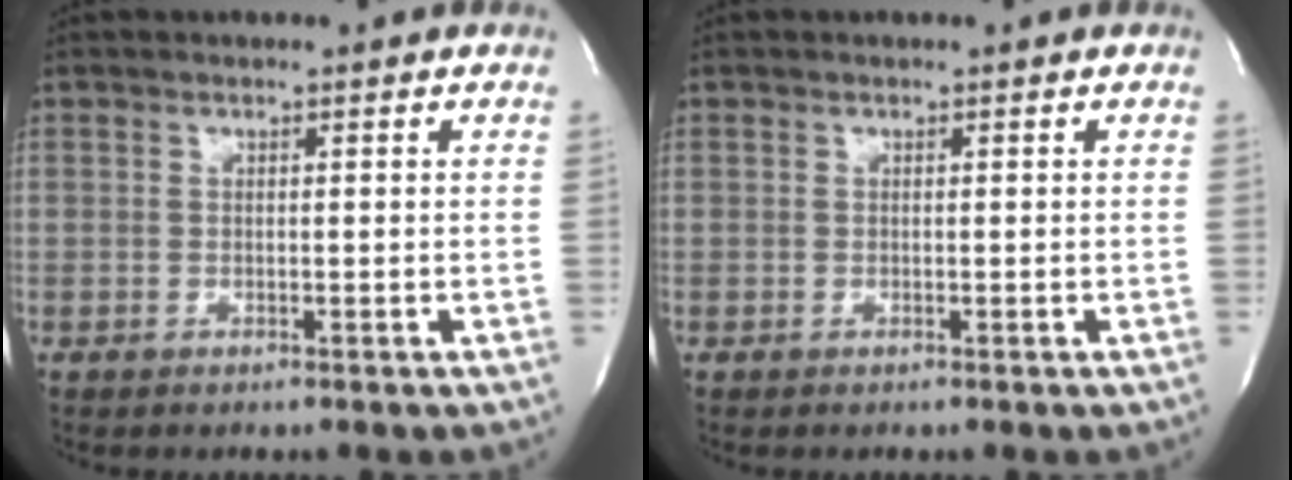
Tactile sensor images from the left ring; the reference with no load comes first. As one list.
[{"total": 0.0}]